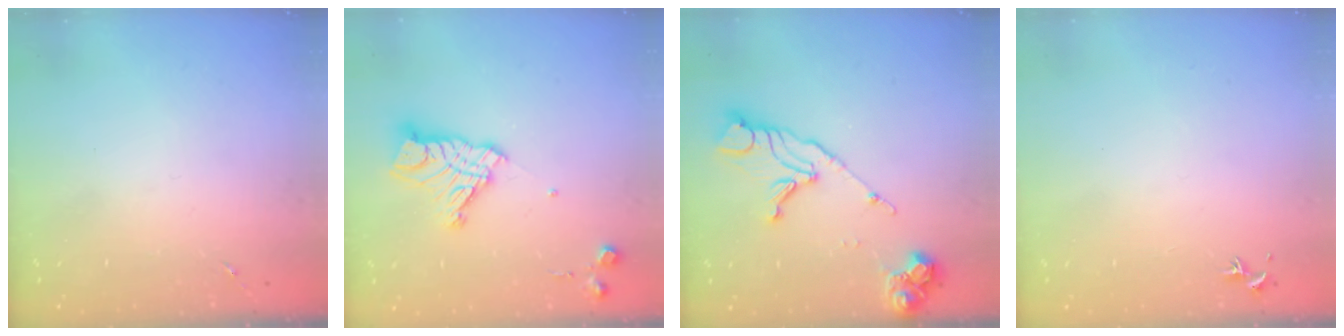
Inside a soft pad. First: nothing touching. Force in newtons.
{"total": 14.5, "press": 14.5, "slide": 1.3}
{"total": 14.7, "press": 14.6, "slide": 1.7}
{"total": 0.7, "press": 0.6, "slide": 0.5}